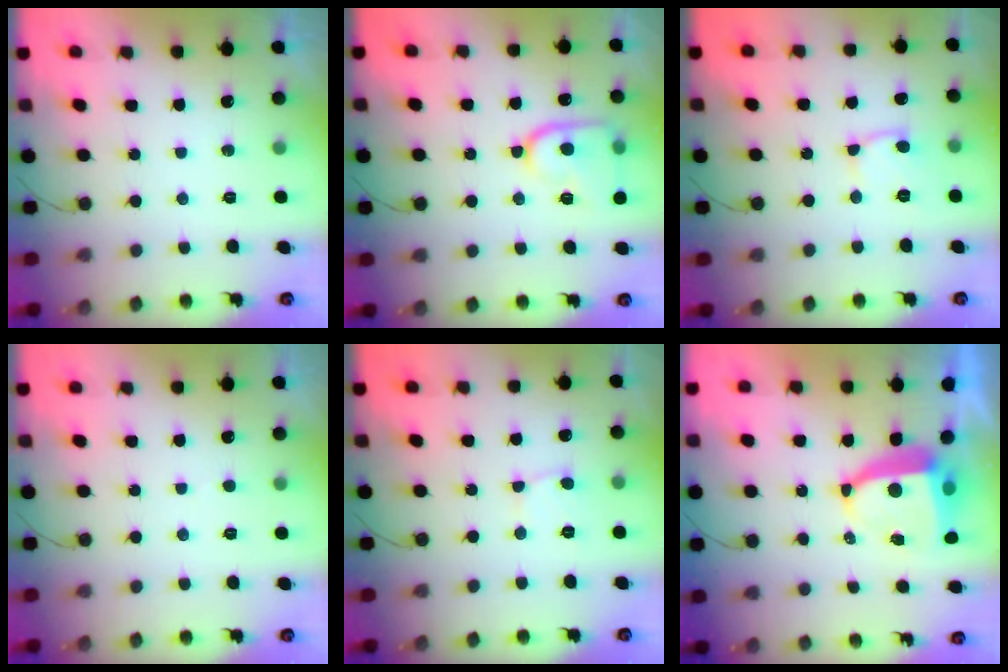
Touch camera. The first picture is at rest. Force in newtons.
{"total": 13.3, "press": 13.2, "slide": 1.4}
{"total": 6.8, "press": 6.7, "slide": 0.8}
{"total": 2.5, "press": 2.5, "slide": 0.2}
{"total": 2.6, "press": 2.6, "slide": 0.2}
{"total": 9.0, "press": 8.9, "slide": 1.1}